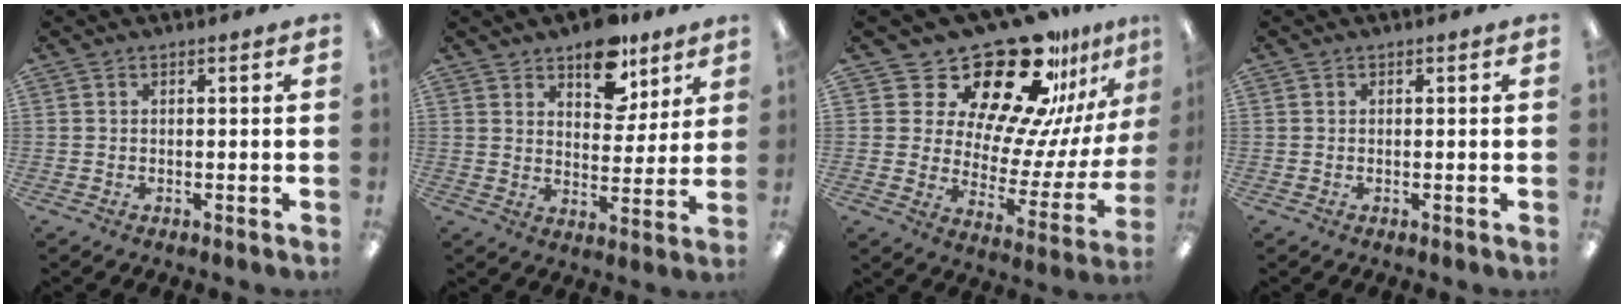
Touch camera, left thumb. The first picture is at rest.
{"total": 10.9, "force": [8.1, 5.9, 4.3], "torque": [-0.042, -0.049, 0.143]}
{"total": 25.2, "force": [19.1, 10.7, 12.5], "torque": [-0.180, -0.152, 0.329]}
{"total": 0.0}